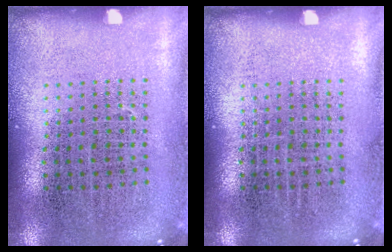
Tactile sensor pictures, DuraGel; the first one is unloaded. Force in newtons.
{"total": 0.0}